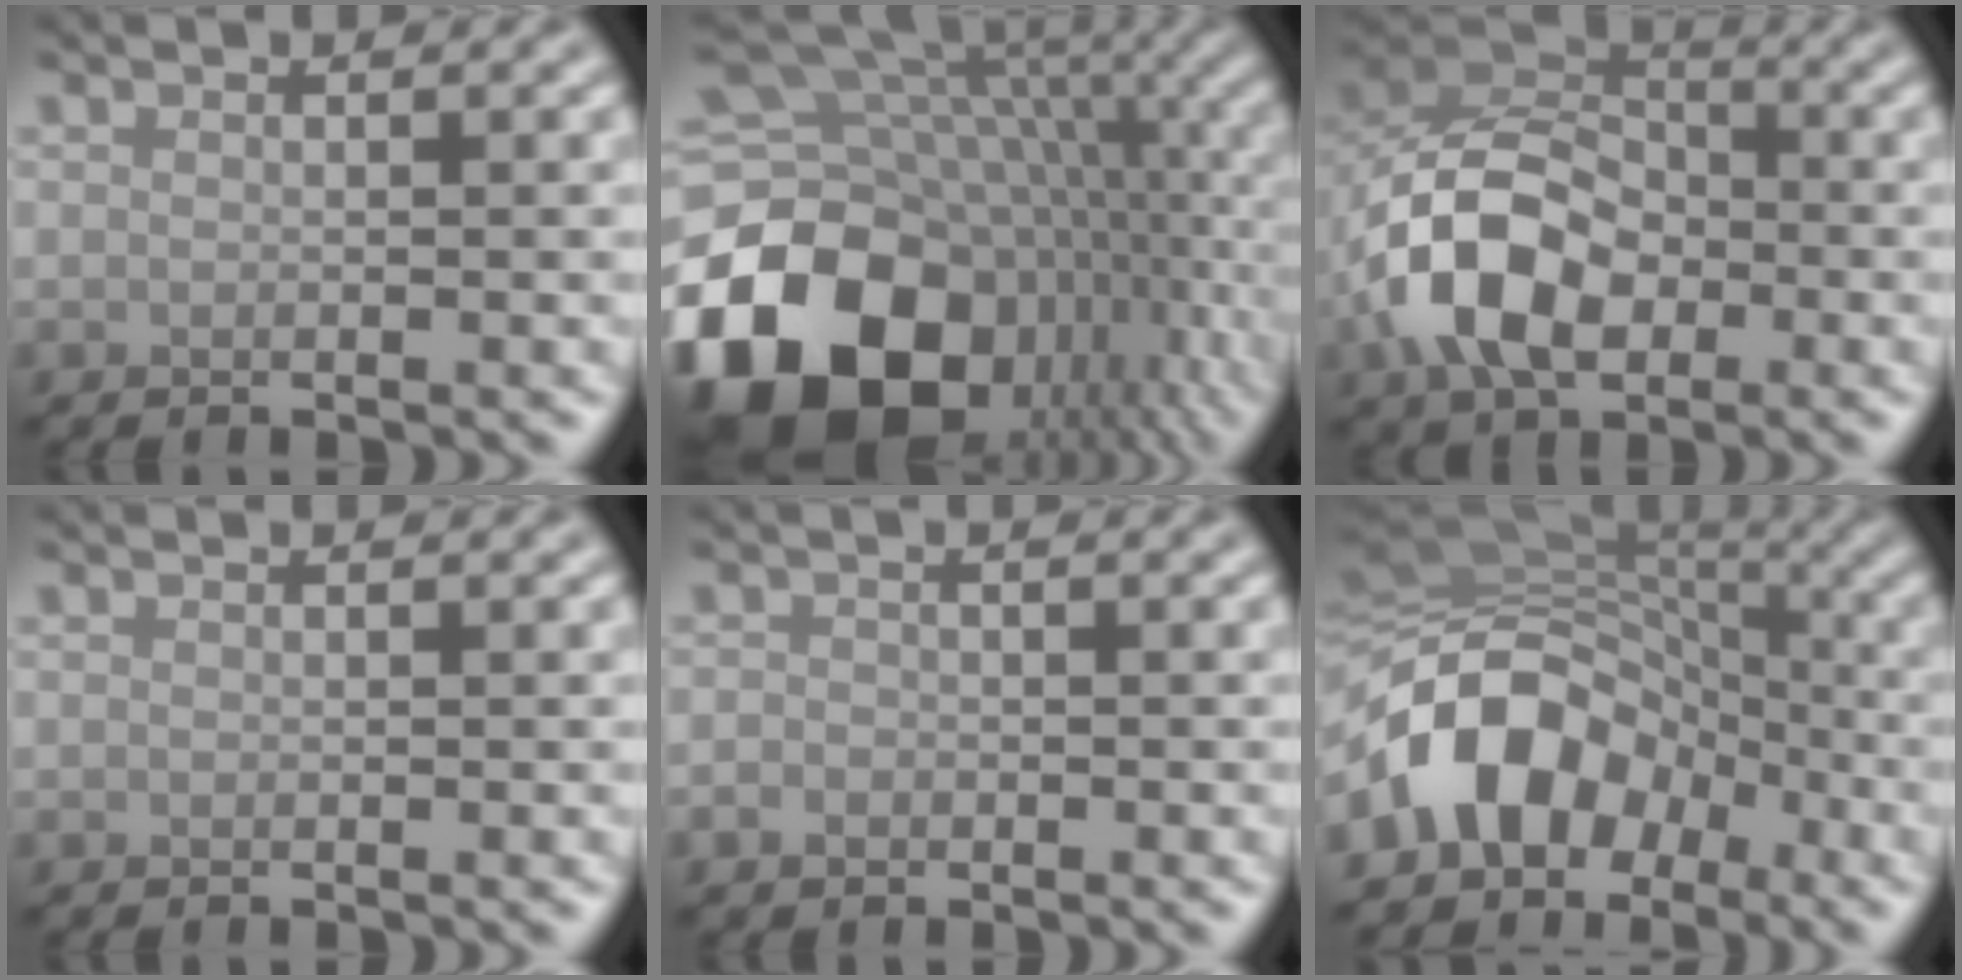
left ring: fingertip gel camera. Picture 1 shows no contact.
{"total": 20.9, "force": [-6.4, 15.3, 12.7], "torque": [-0.268, -0.030, -0.091]}
{"total": 9.3, "force": [-2.6, 6.3, 6.3], "torque": [-0.126, 0.006, -0.059]}
{"total": 0.0}
{"total": 1.1, "force": [-0.5, 0.9, 0.3], "torque": [-0.001, -0.003, -0.012]}
{"total": 10.2, "force": [-4.4, 7.4, 5.3], "torque": [-0.088, 0.013, -0.100]}